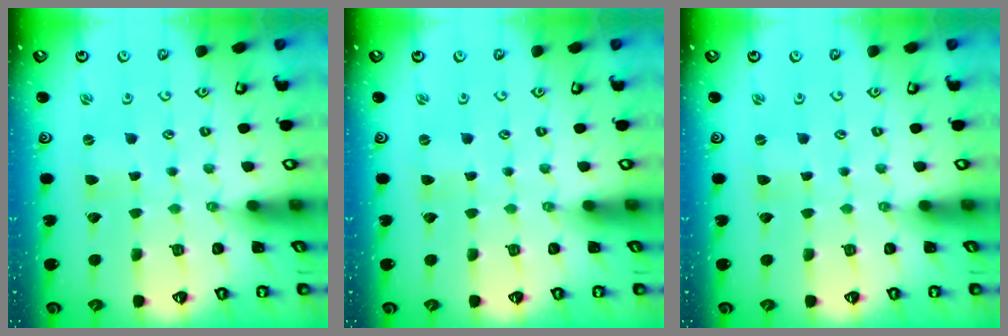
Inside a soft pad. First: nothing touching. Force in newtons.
{"total": 0.0}
{"total": 0.0}